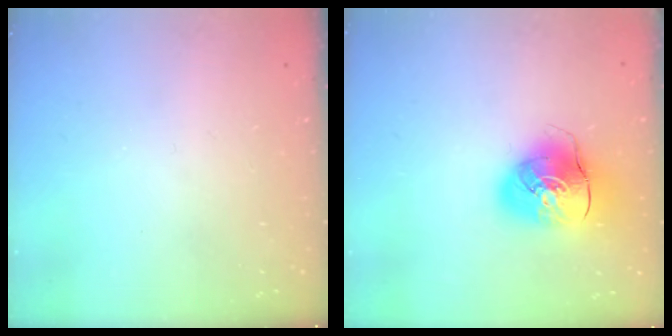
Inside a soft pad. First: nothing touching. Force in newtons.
{"total": 11.3, "press": 11.1, "slide": 2.0}